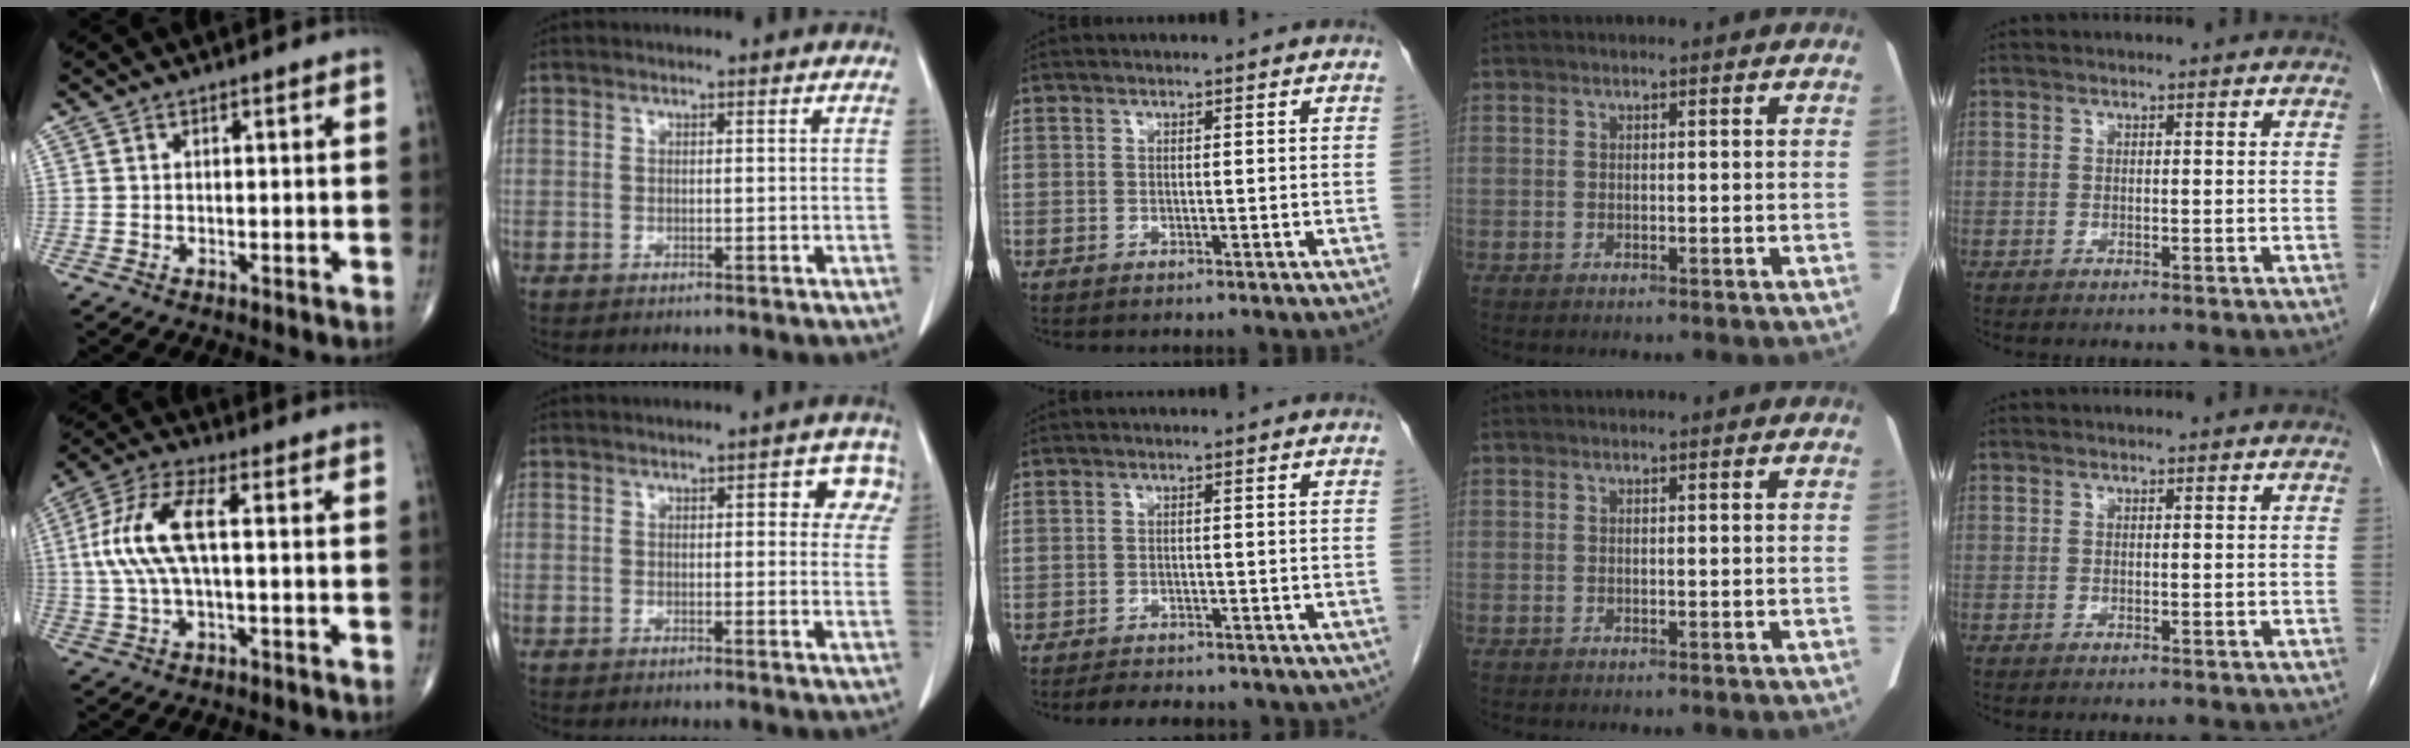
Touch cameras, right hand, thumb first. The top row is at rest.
{"thumb": {"total": 11.4, "force": [1.0, 4.1, 10.6], "torque": [-0.244, 0.027, 0.018]}, "index": {"total": 5.7, "force": [2.4, 2.5, 4.5], "torque": [-0.031, 0.013, 0.018]}, "middle": {"total": 10.6, "force": [-9.1, 3.5, 4.1], "torque": [-0.065, 0.000, -0.098]}}